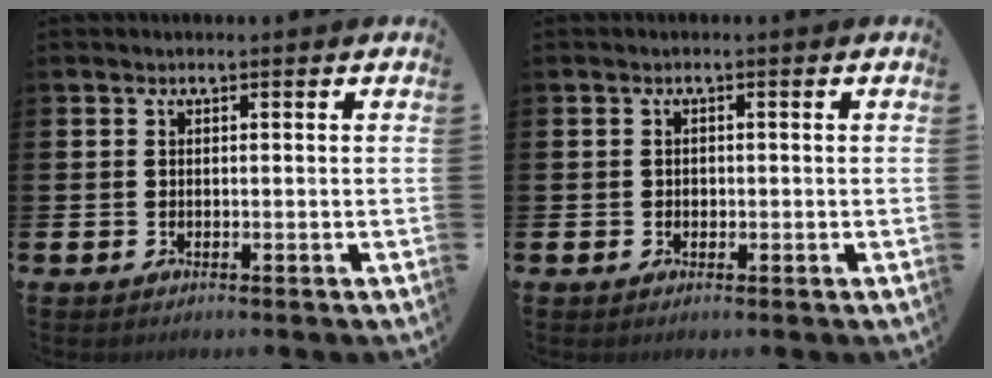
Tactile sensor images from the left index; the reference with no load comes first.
{"total": 0.7, "force": [0.0, 0.7, 0.2], "torque": [-0.005, 0.008, -0.002]}